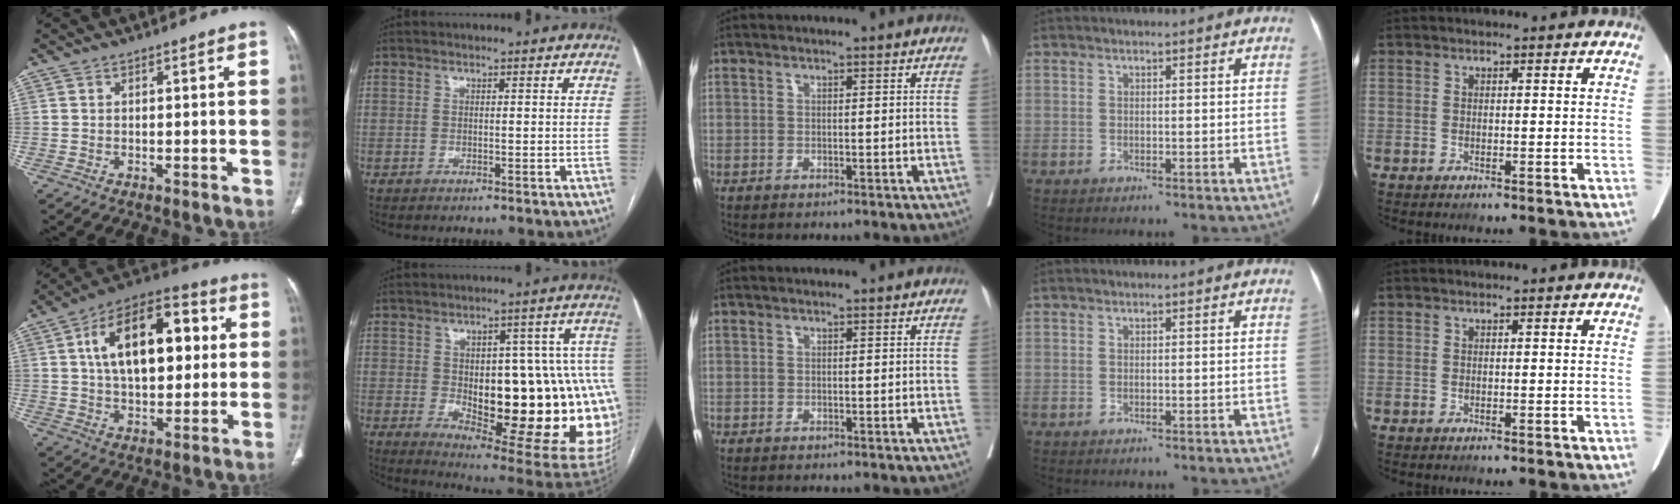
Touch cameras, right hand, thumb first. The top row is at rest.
{"thumb": {"total": 20.1, "force": [4.2, 11.0, 16.3], "torque": [-0.231, 0.018, 0.061]}, "index": {"total": 26.3, "force": [-2.6, 9.7, 24.3], "torque": [-0.236, 0.023, -0.003]}}